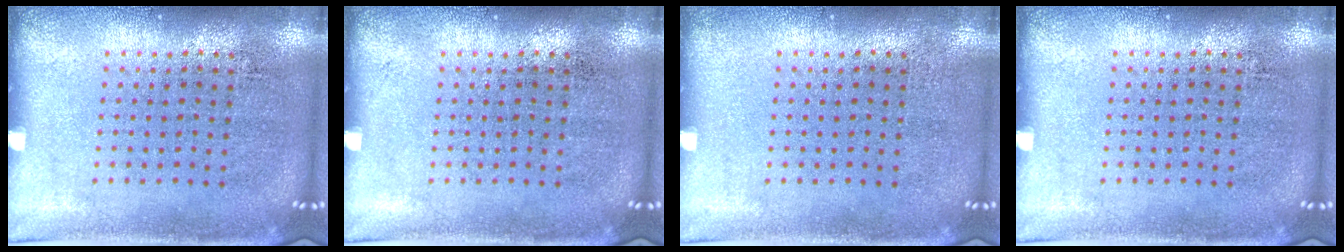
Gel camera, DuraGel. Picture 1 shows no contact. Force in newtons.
{"total": 0.0}
{"total": 0.0}
{"total": 0.0}